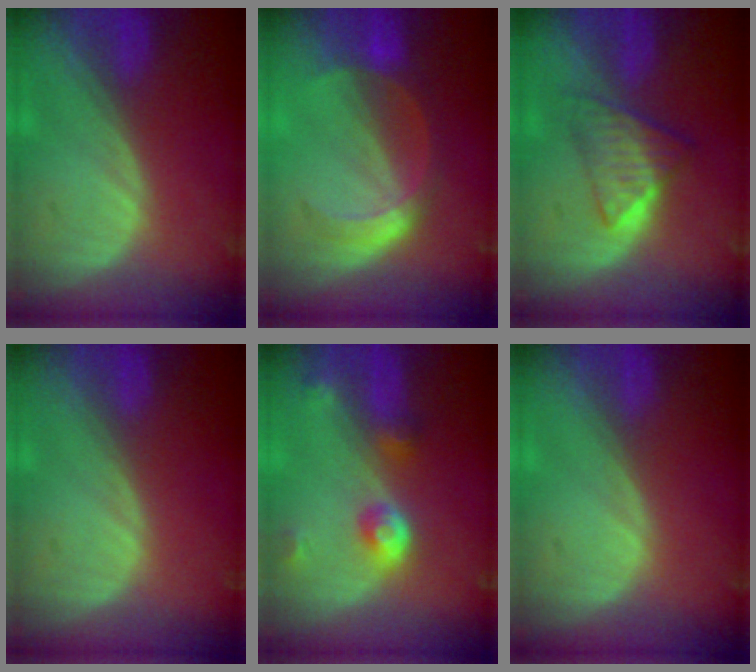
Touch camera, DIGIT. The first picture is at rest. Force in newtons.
{"total": 5.4, "press": 5.2, "slide": 1.3}
{"total": 6.2, "press": 5.4, "slide": 3.1}
{"total": 0.0}
{"total": 4.8, "press": 4.4, "slide": 2.0}
{"total": 0.0}